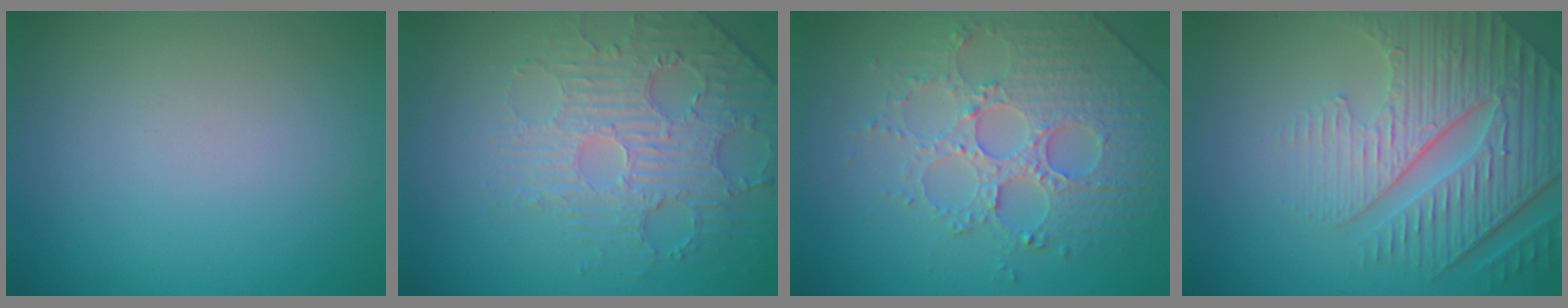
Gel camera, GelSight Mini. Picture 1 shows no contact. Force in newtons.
{"total": 4.6, "press": 3.7, "slide": 2.7}
{"total": 4.4, "press": 4.3, "slide": 1.0}
{"total": 7.0, "press": 5.4, "slide": 4.5}